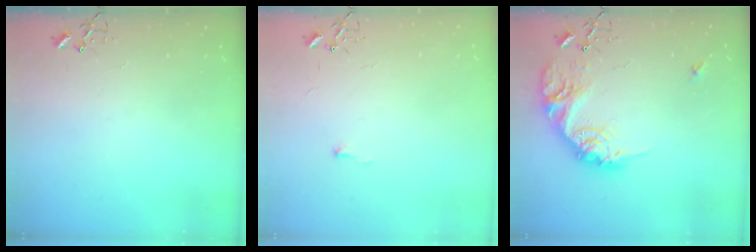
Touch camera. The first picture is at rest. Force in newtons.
{"total": 3.5, "press": 3.5, "slide": 0.5}
{"total": 18.2, "press": 18.2, "slide": 1.3}